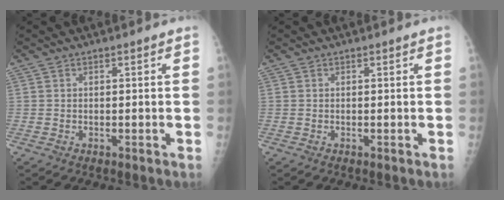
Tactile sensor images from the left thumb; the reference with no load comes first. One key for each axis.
{"total": 0.0}